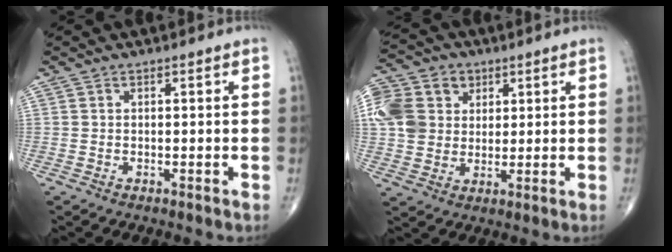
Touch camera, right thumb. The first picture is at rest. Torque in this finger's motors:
{"motor_torque": [-0.01, 0.15, 0.66, 0.65, 0.03]}